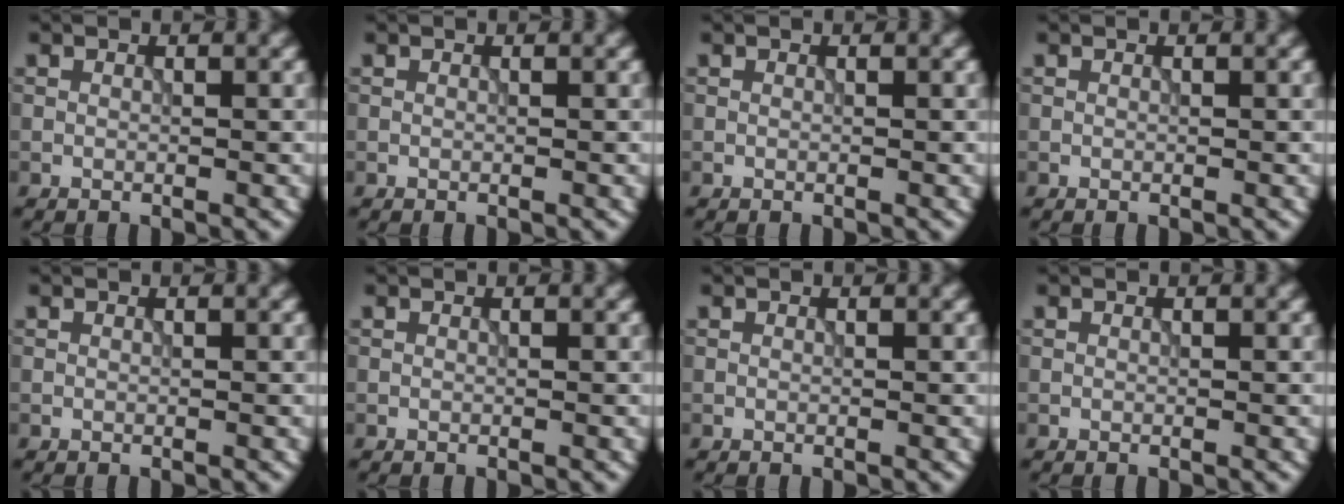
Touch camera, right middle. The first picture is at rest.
{"total": 0.0}
{"total": 0.0}
{"total": 0.0}
{"total": 0.0}
{"total": 0.0}
{"total": 0.0}
{"total": 0.0}